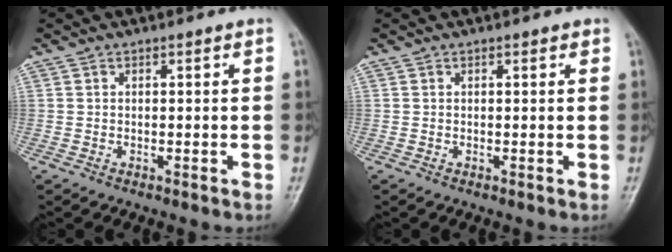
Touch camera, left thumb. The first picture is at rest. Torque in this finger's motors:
{"motor_torque": [-0.14, 0.07, -0.10, -0.03, 0.00]}